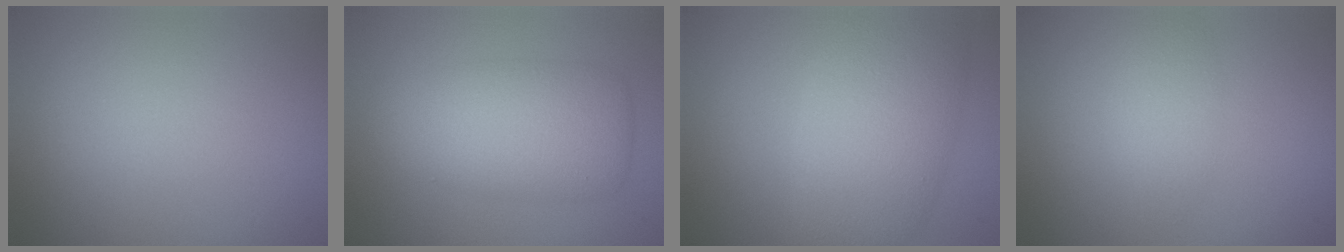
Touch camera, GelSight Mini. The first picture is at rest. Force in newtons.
{"total": 5.8, "press": 5.8, "slide": 0.0}
{"total": 7.4, "press": 7.4, "slide": 0.2}
{"total": 1.9, "press": 1.9, "slide": 0.0}